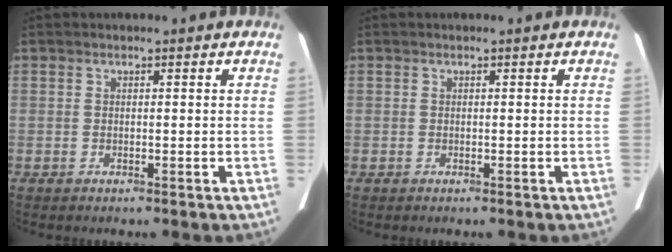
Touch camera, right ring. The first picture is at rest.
{"total": 0.0}